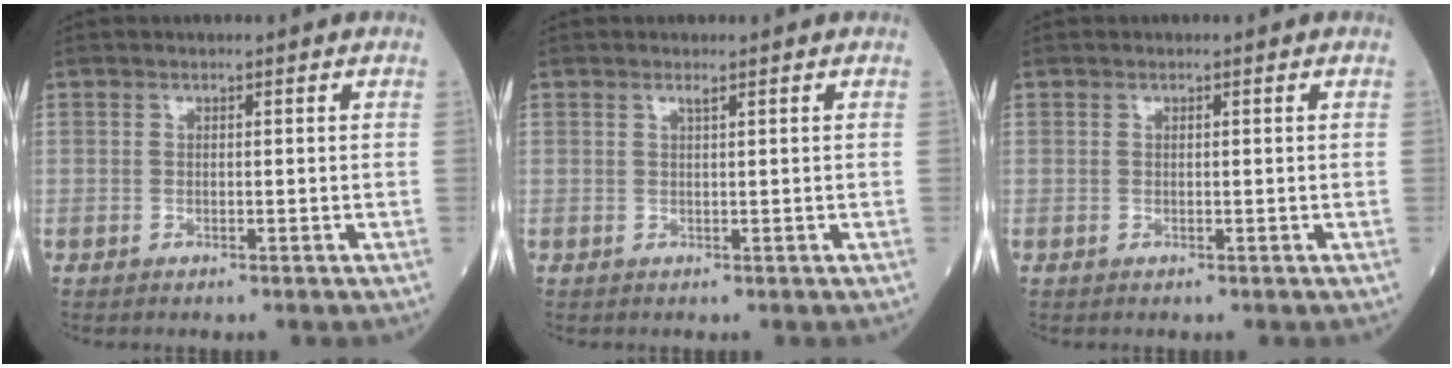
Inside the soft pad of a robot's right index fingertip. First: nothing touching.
{"total": 0.5, "force": [0.4, -0.1, 0.4], "torque": [-0.013, -0.002, 0.011]}
{"total": 0.0}